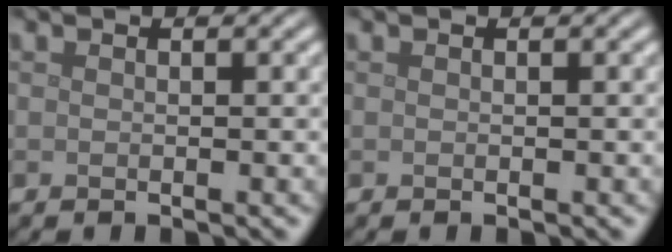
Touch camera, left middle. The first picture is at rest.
{"total": 0.0}